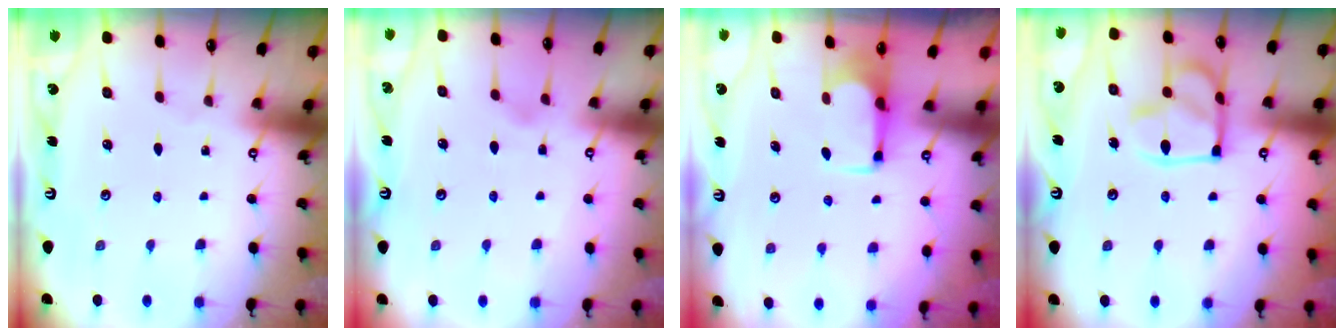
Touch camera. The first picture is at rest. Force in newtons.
{"total": 1.1, "press": 0.6, "slide": 1.0}
{"total": 1.7, "press": 1.6, "slide": 0.7}
{"total": 12.9, "press": 12.9, "slide": 0.7}